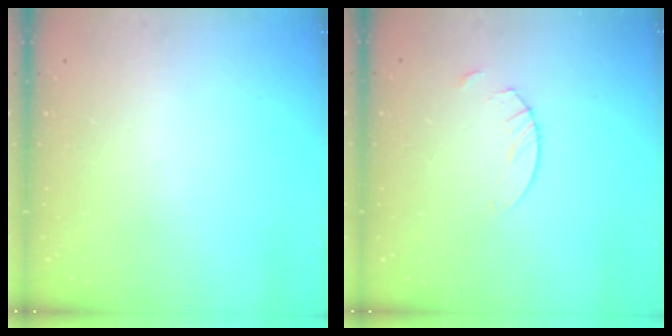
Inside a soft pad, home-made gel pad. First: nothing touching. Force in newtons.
{"total": 2.7, "press": 2.7, "slide": 0.2}